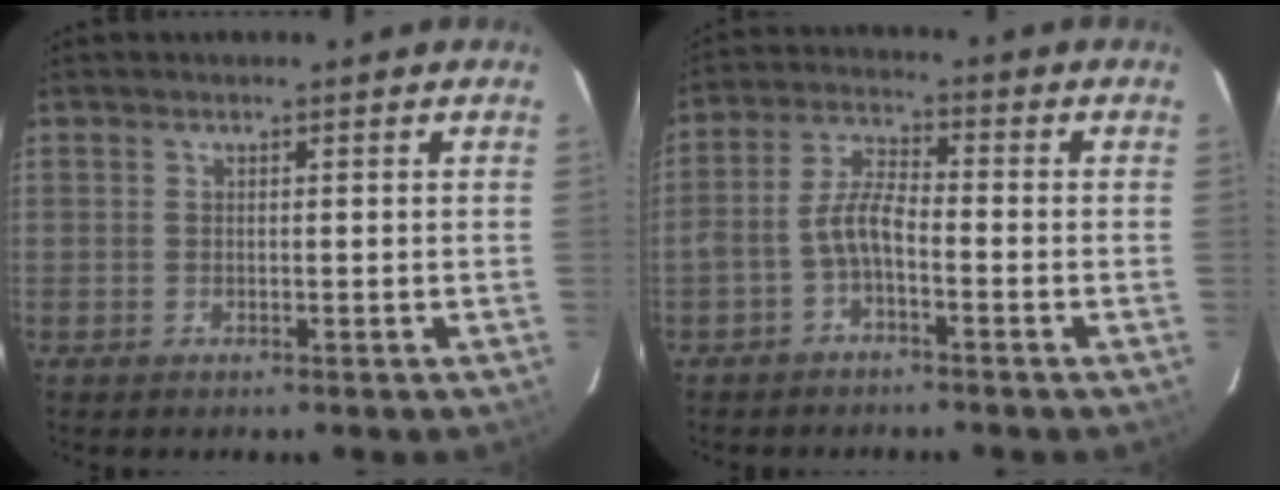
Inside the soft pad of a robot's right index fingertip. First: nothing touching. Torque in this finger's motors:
{"motor_torque": [0.17, -0.06, 0.31, 0.07]}